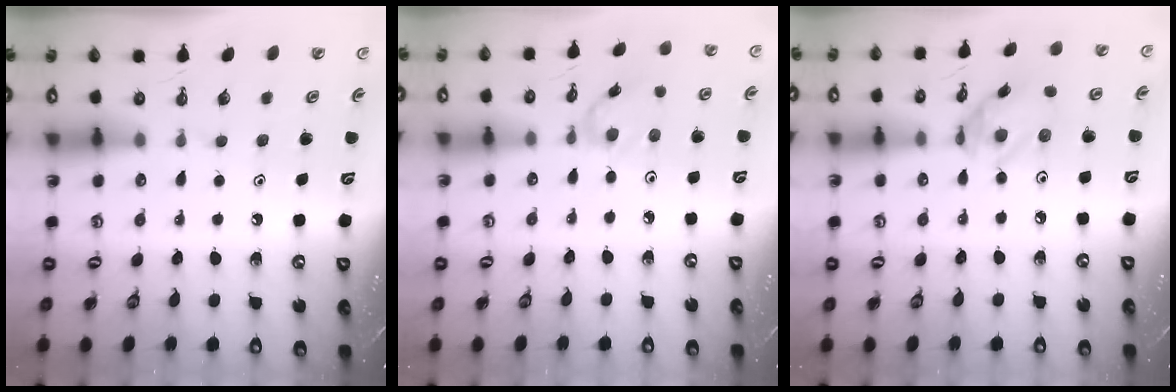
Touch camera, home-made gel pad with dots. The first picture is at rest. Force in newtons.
{"total": 0.9, "press": 0.8, "slide": 0.3}
{"total": 9.3, "press": 9.3, "slide": 0.6}